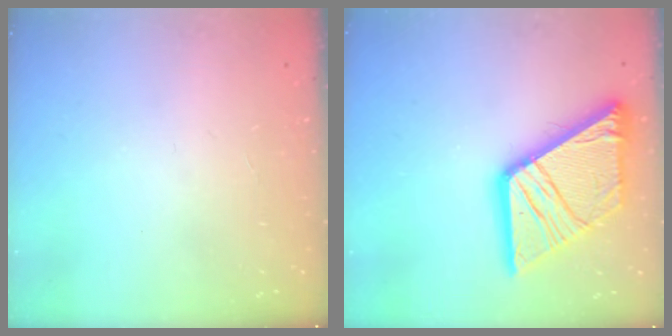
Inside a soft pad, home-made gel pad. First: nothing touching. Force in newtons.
{"total": 23.6, "press": 23.5, "slide": 2.7}